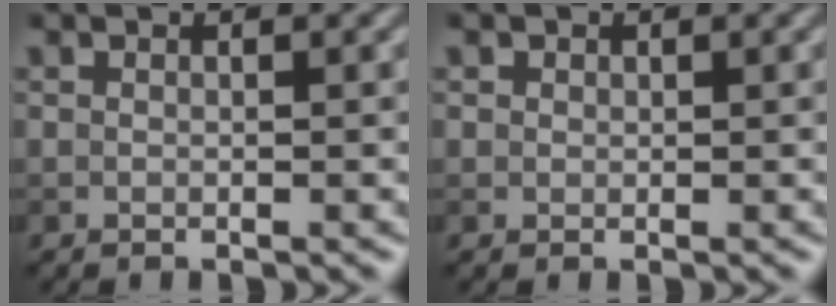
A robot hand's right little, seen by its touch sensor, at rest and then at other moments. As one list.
[{"total": 0.8, "force": [0.3, 0.7, 0.1], "torque": [0.003, -0.004, 0.003]}]